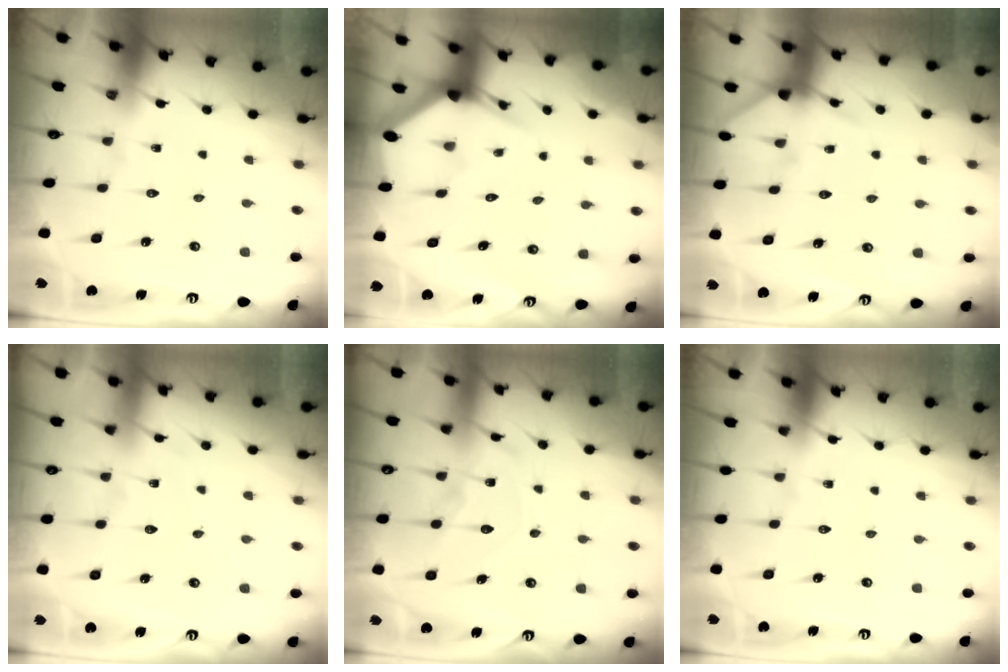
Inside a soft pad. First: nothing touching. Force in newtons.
{"total": 2.9, "press": 2.9, "slide": 0.1}
{"total": 5.6, "press": 5.5, "slide": 0.7}
{"total": 2.4, "press": 2.4, "slide": 0.3}
{"total": 12.0, "press": 12.0, "slide": 1.0}
{"total": 0.0}